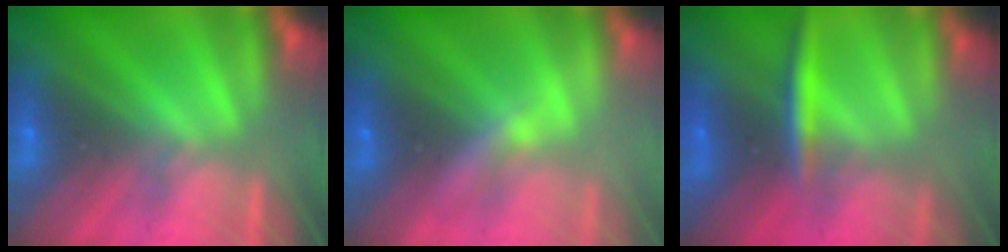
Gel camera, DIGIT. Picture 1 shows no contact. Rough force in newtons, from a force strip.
{"total": 2.2}
{"total": 3.0}